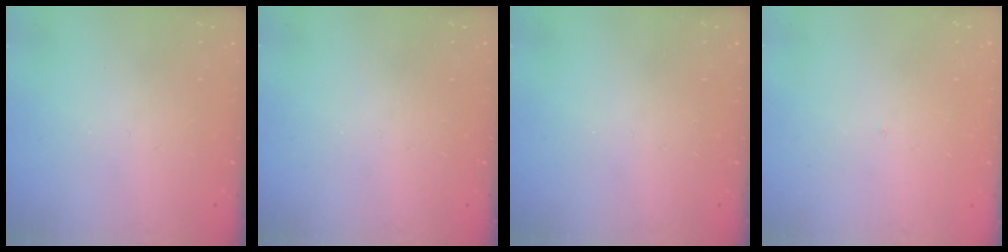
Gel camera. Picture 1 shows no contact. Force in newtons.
{"total": 0.0}
{"total": 0.0}
{"total": 1.7, "press": 1.6, "slide": 0.1}